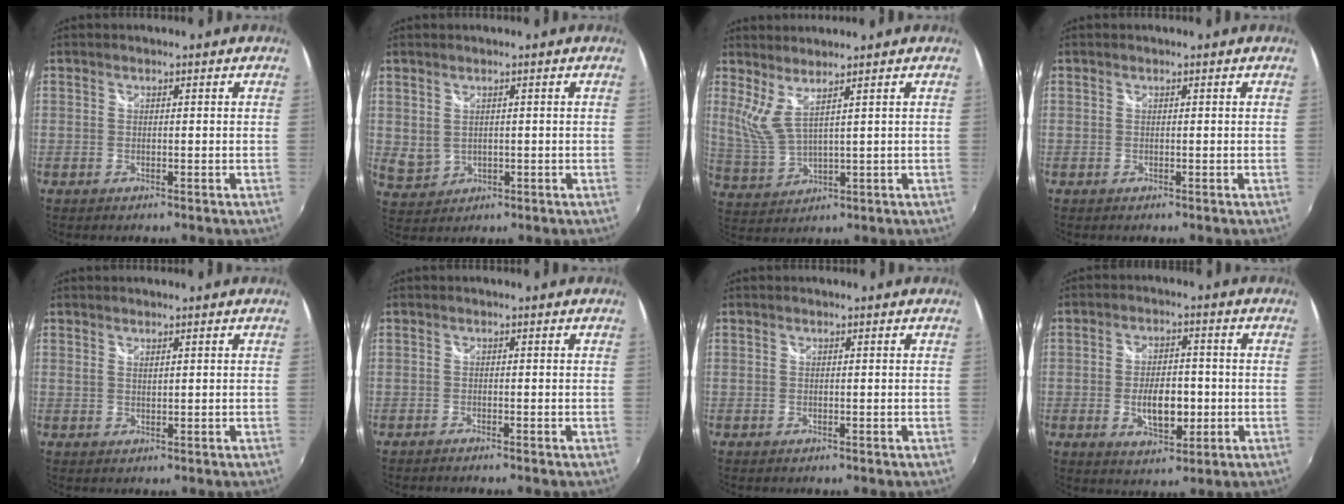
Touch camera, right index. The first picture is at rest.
{"total": 3.5, "force": [1.0, 2.7, 2.0], "torque": [-0.039, -0.002, 0.032]}
{"total": 4.8, "force": [3.3, 0.3, 3.4], "torque": [-0.074, -0.011, 0.077]}
{"total": 0.0}
{"total": 1.1, "force": [0.9, 0.2, 0.6], "torque": [-0.010, -0.001, 0.015]}
{"total": 1.0, "force": [-0.9, 0.1, 0.2], "torque": [-0.007, -0.007, -0.019]}
{"total": 0.0}
{"total": 8.6, "force": [-1.7, 3.8, 7.6], "torque": [-0.143, -0.005, -0.025]}